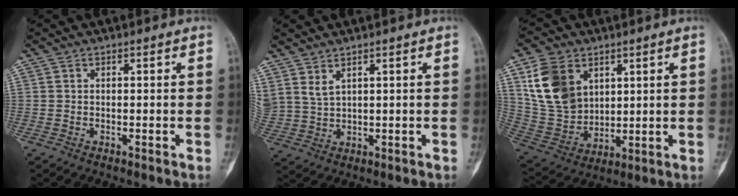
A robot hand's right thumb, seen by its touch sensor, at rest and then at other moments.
{"total": 4.0, "force": [2.9, 1.4, 2.4], "torque": [-0.051, -0.017, 0.069]}
{"total": 14.3, "force": [5.9, 10.3, 8.0], "torque": [-0.132, -0.022, 0.133]}